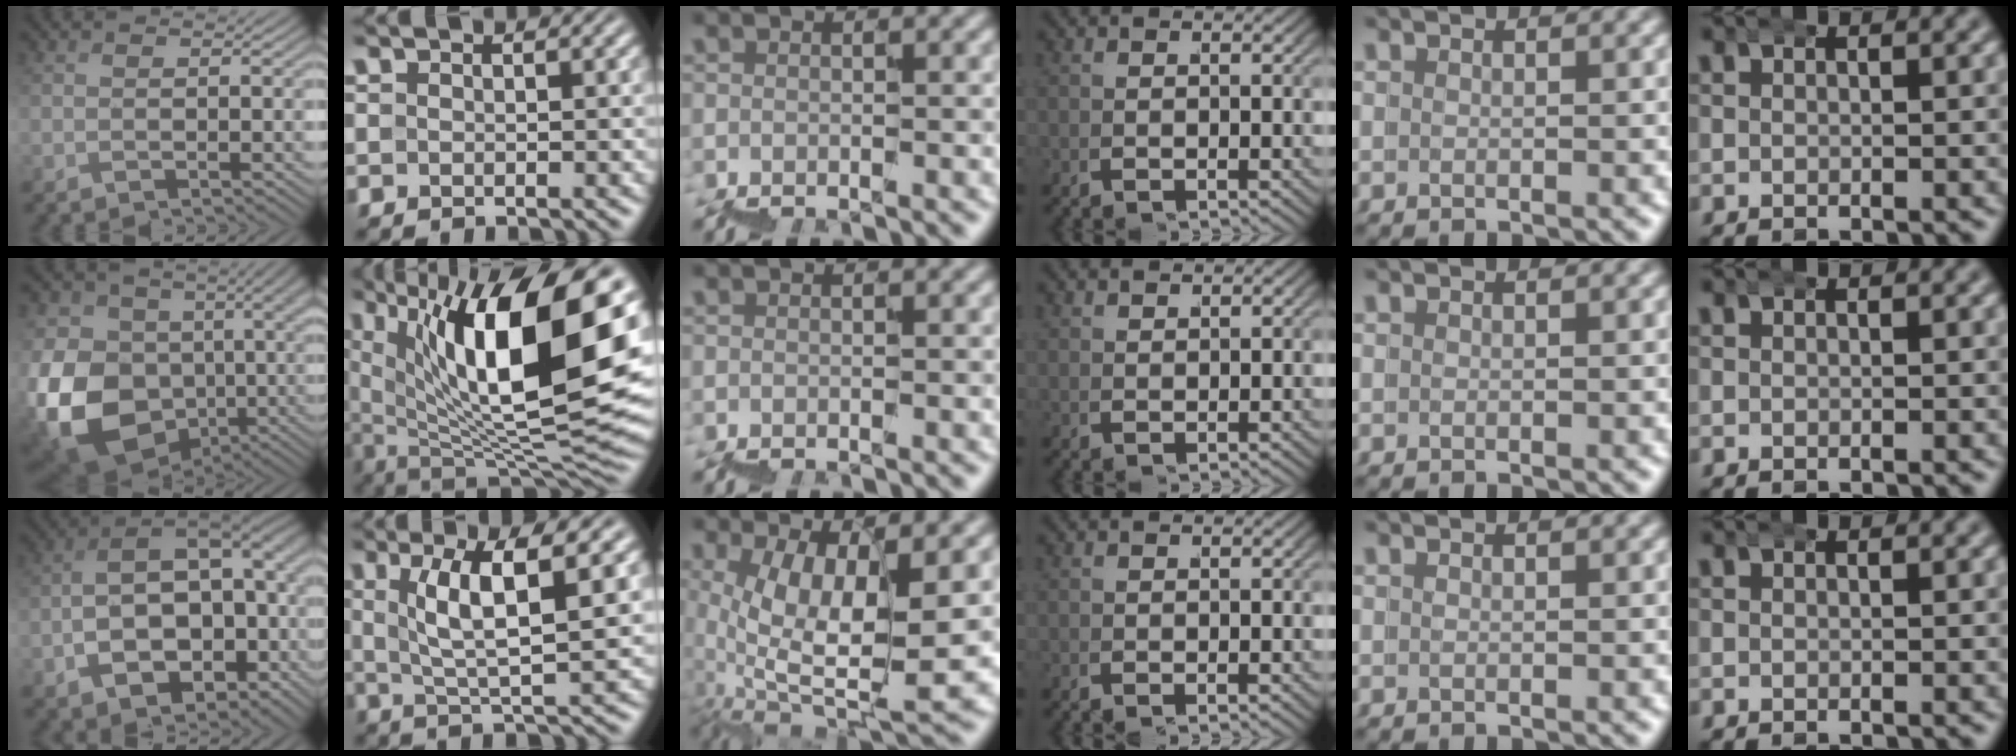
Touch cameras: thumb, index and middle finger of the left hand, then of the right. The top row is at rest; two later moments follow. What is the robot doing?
{"motion": "wrap", "object": "bandana"}